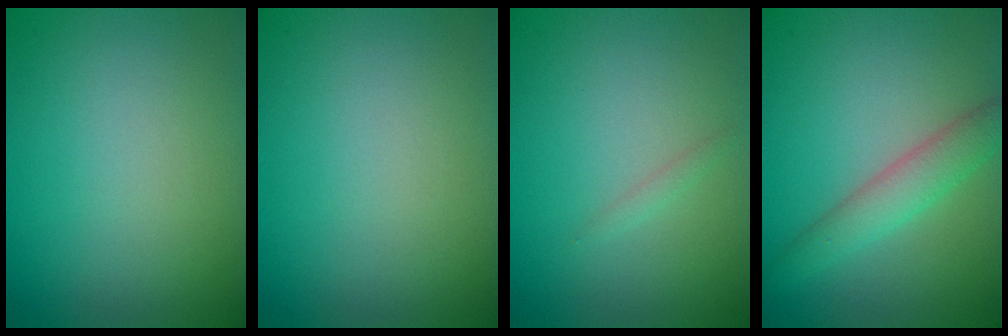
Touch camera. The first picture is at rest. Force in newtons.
{"total": 0.0}
{"total": 0.6, "press": 0.6, "slide": 0.0}
{"total": 3.2, "press": 3.2, "slide": 0.1}